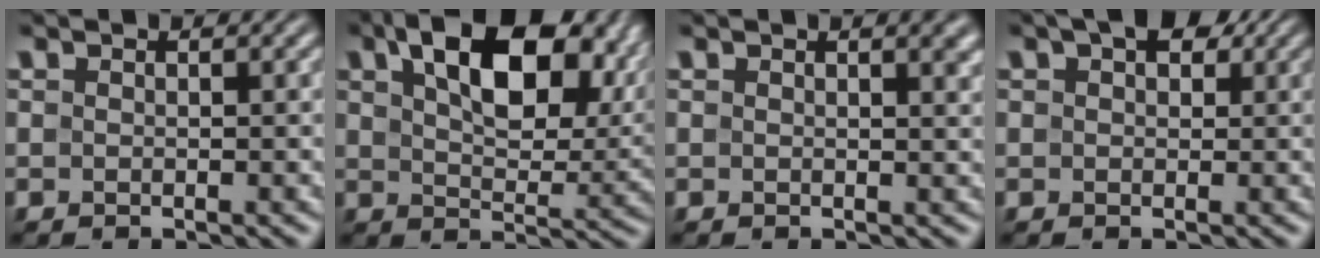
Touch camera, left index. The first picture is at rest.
{"total": 11.6, "force": [4.5, 6.1, 8.8], "torque": [-0.142, 0.005, 0.083]}
{"total": 2.4, "force": [1.4, 0.9, 1.8], "torque": [-0.010, 0.005, 0.018]}
{"total": 3.4, "force": [1.8, 1.9, 2.2], "torque": [-0.028, 0.012, 0.015]}